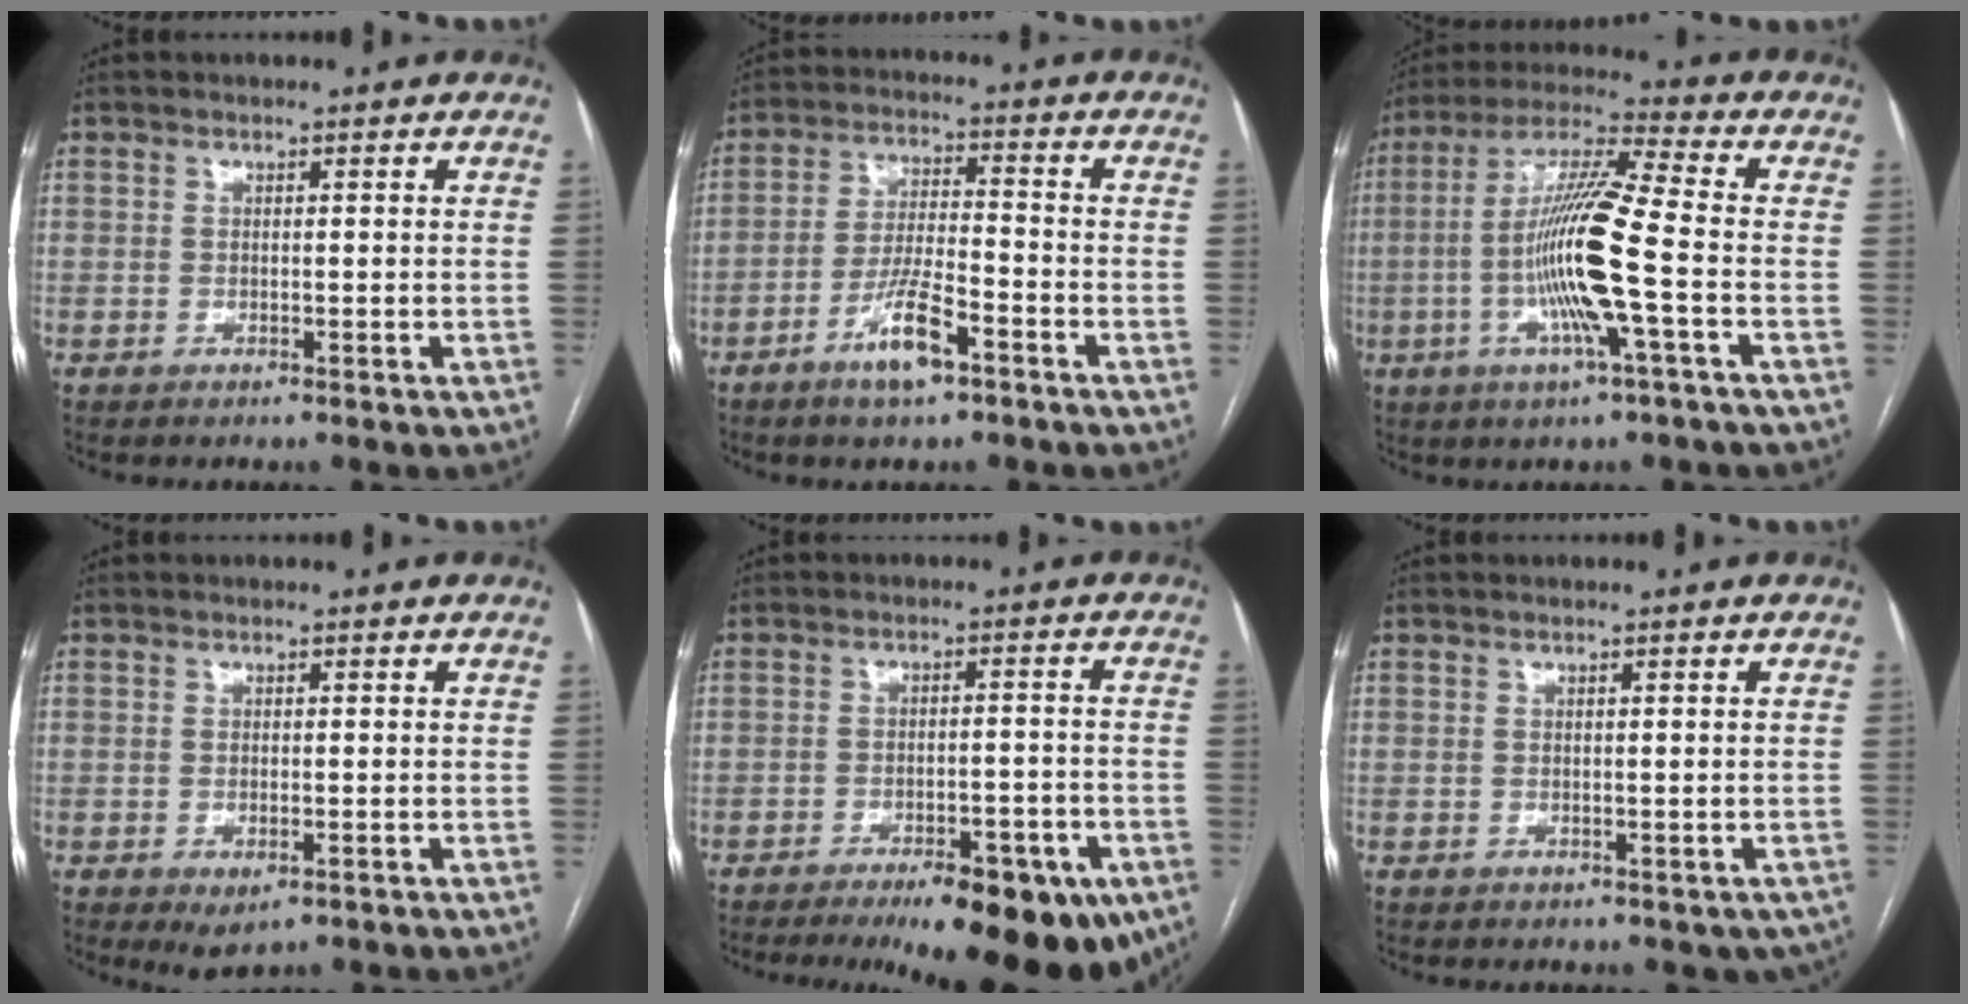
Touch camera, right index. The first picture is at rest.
{"total": 8.0, "force": [-4.7, 1.5, 6.4], "torque": [-0.126, -0.004, -0.083]}
{"total": 14.6, "force": [-2.9, -0.1, 14.3], "torque": [-0.279, -0.002, -0.065]}
{"total": 2.9, "force": [-1.2, 1.5, 2.2], "torque": [-0.033, -0.005, -0.006]}
{"total": 16.0, "force": [-10.4, 5.7, 10.7], "torque": [-0.098, 0.005, -0.140]}
{"total": 3.2, "force": [-1.3, 2.4, 1.7], "torque": [-0.008, 0.012, -0.006]}